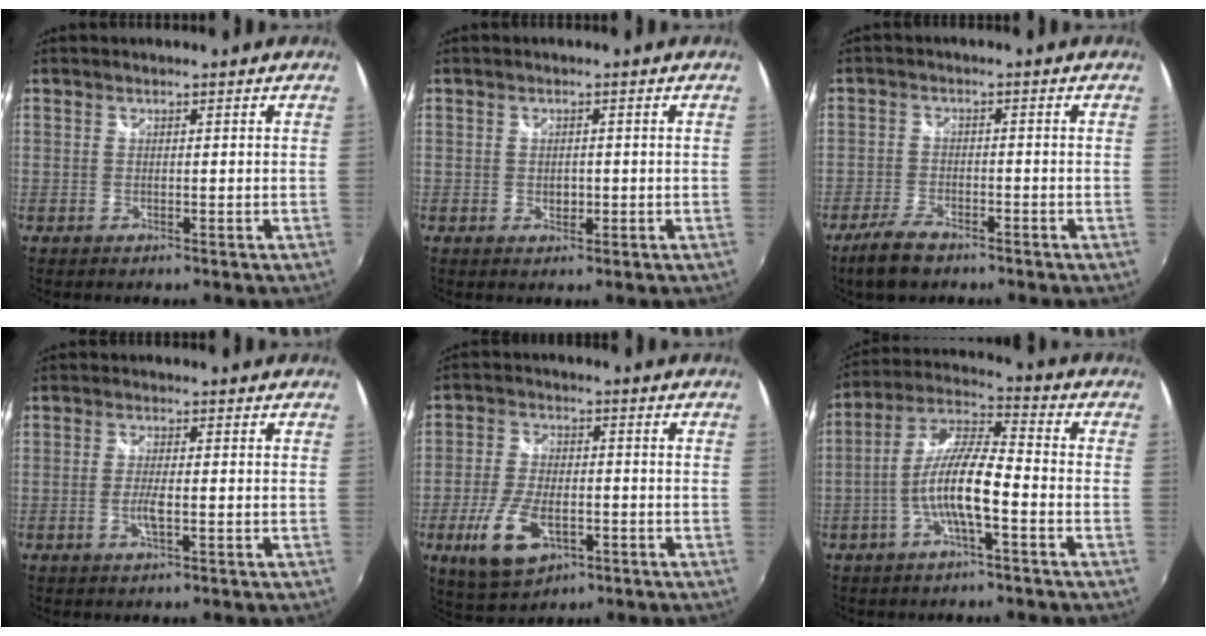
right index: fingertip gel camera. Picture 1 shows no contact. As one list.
[{"total": 2.0, "force": [-0.3, 1.5, 1.4], "torque": [-0.021, 0.000, -0.005]}, {"total": 6.1, "force": [-4.7, 2.6, 3.0], "torque": [-0.089, -0.005, -0.089]}, {"total": 3.1, "force": [-1.0, 0.5, 2.9], "torque": [-0.060, -0.004, -0.019]}, {"total": 11.2, "force": [-4.3, 5.8, 8.5], "torque": [-0.186, -0.012, -0.073]}, {"total": 10.9, "force": [-3.6, 2.0, 10.1], "torque": [-0.209, 0.007, -0.070]}]